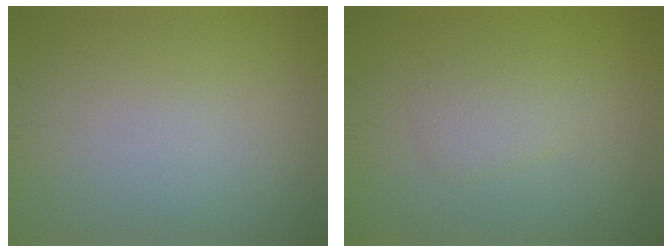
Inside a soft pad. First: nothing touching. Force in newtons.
{"total": 1.8, "press": 1.8, "slide": 0.0}